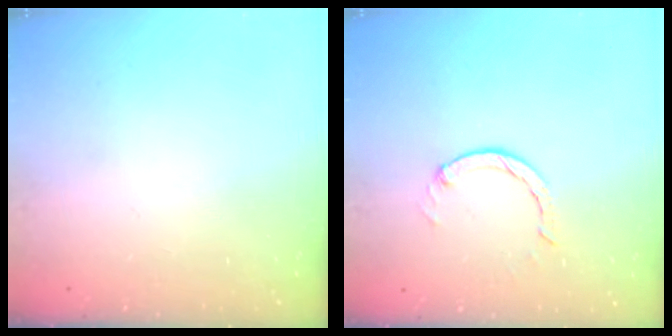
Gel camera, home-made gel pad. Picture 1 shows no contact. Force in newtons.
{"total": 1.3, "press": 1.2, "slide": 0.3}